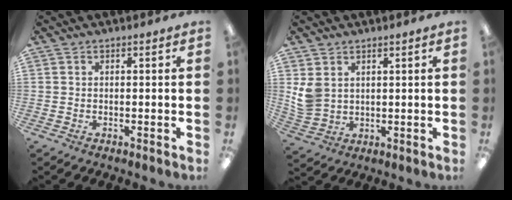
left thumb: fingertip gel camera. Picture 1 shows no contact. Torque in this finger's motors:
{"motor_torque": [0.45, 0.40, 0.84, -0.60, 0.04]}